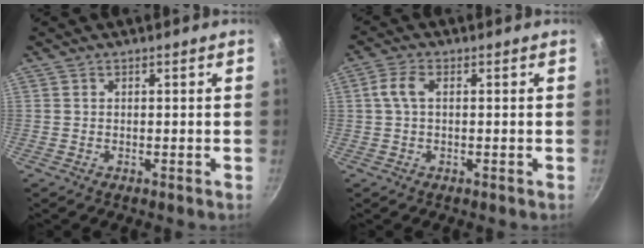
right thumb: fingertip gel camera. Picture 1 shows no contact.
{"total": 3.8, "force": [0.7, 1.7, 3.3], "torque": [-0.078, 0.012, 0.010]}